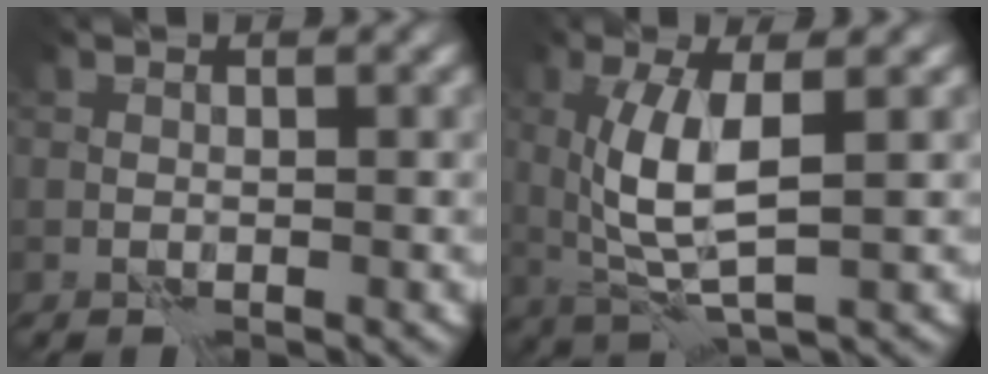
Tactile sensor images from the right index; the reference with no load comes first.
{"total": 5.6, "force": [1.2, 1.6, 5.2], "torque": [-0.115, -0.006, 0.028]}